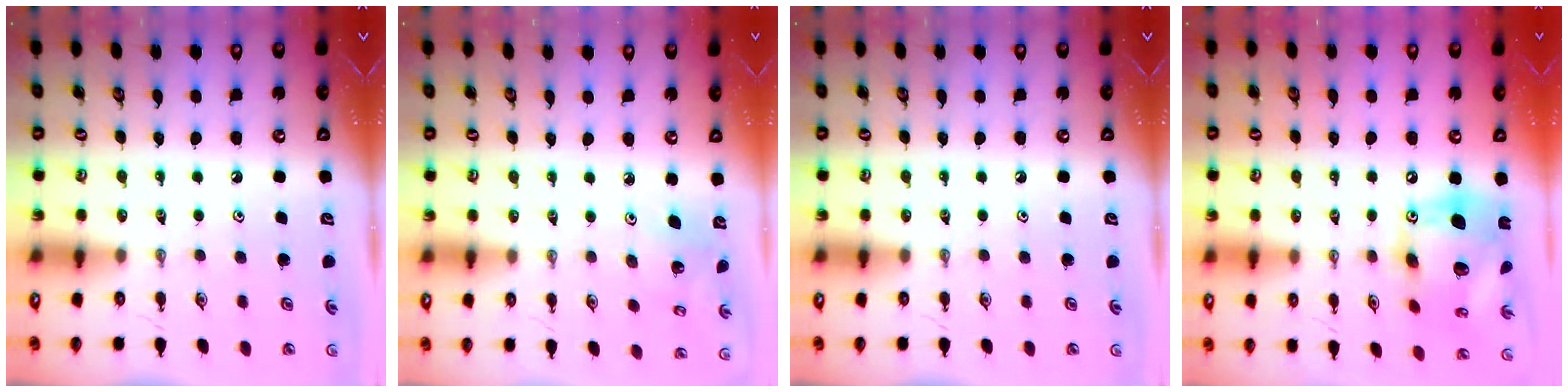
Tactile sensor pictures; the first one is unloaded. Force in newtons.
{"total": 3.2, "press": 3.2, "slide": 0.2}
{"total": 0.0}
{"total": 17.9, "press": 17.8, "slide": 1.6}